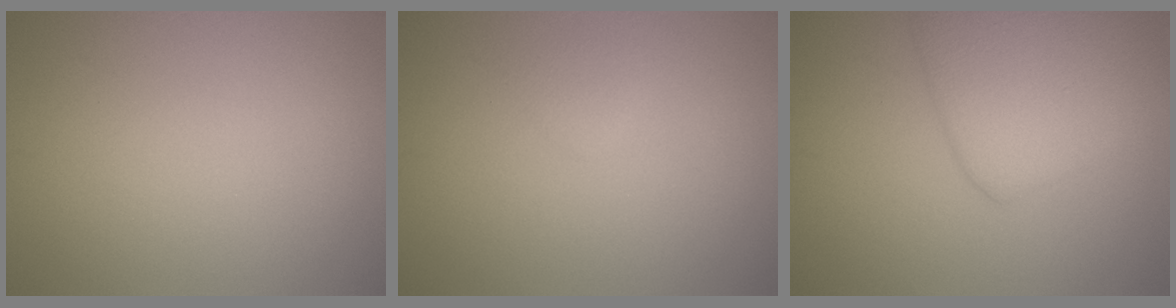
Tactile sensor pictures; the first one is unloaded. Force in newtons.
{"total": 0.9, "press": 0.9, "slide": 0.1}
{"total": 5.8, "press": 5.8, "slide": 0.4}